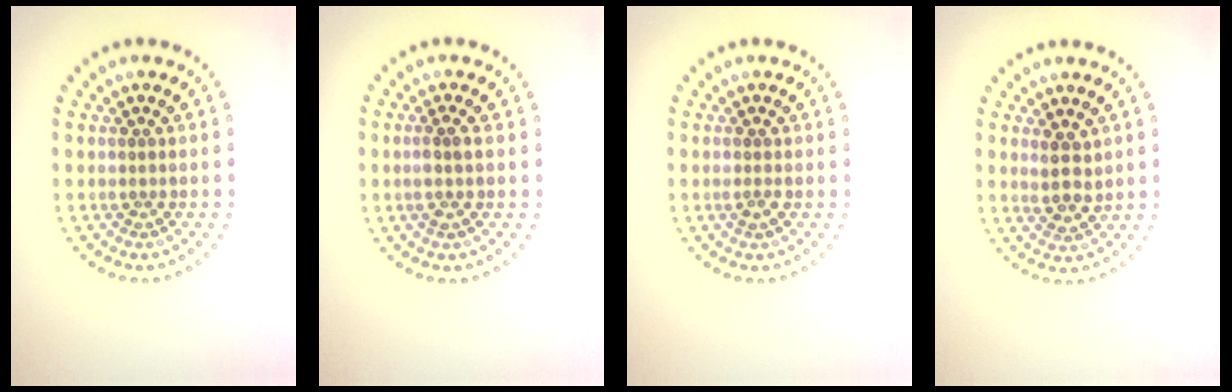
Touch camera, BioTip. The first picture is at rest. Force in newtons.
{"total": 1.1, "press": 0.9, "slide": 0.7}
{"total": 0.8, "press": 0.8, "slide": 0.2}
{"total": 2.4, "press": 2.2, "slide": 0.9}